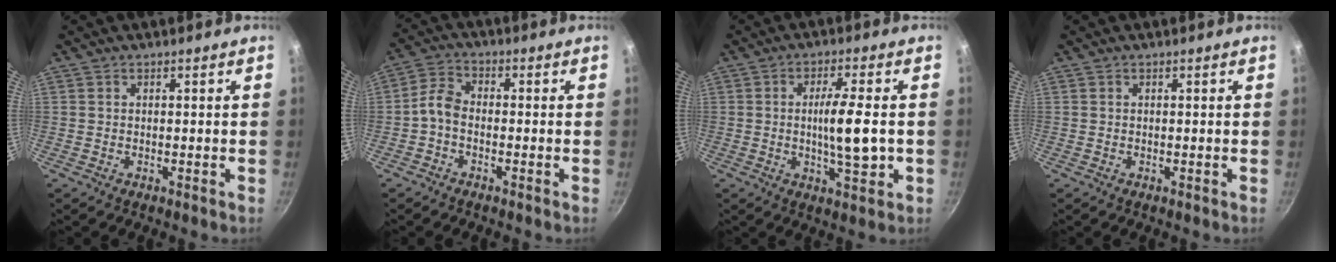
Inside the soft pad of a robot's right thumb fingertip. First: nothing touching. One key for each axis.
{"total": 4.2, "fx": -1.6, "fy": 2.7, "fz": 2.8, "tx": -0.062, "ty": 0.028, "tz": -0.044}
{"total": 8.9, "fx": -0.6, "fy": 2.0, "fz": 8.7, "tx": -0.145, "ty": 0.003, "tz": -0.011}
{"total": 0.0}